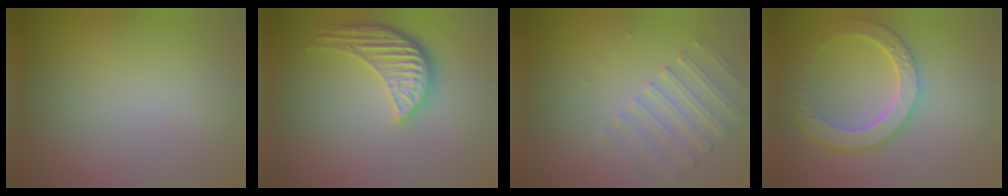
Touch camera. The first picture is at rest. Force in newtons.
{"total": 5.3, "press": 3.9, "slide": 3.5}
{"total": 1.9, "press": 1.5, "slide": 1.2}
{"total": 5.6, "press": 4.4, "slide": 3.6}